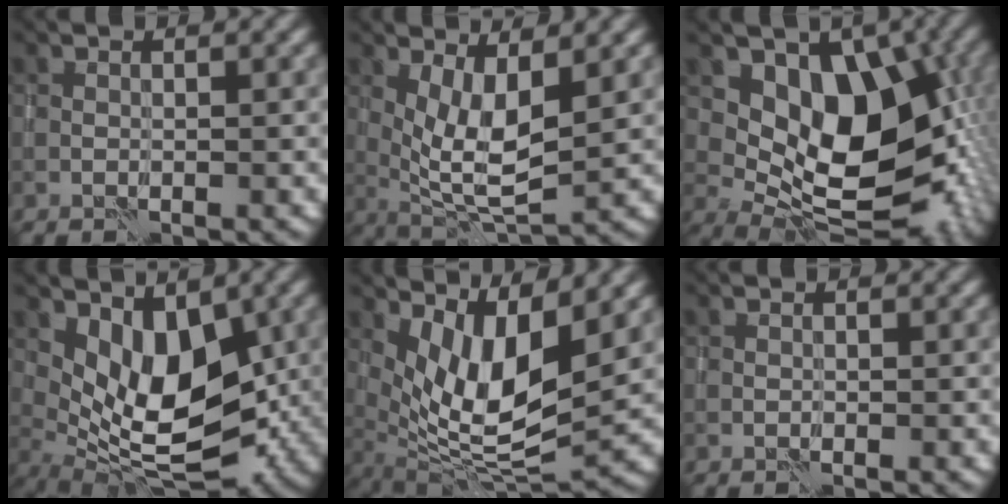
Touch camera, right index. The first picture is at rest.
{"total": 5.3, "force": [1.3, 1.6, 4.8], "torque": [-0.094, -0.017, 0.031]}
{"total": 11.5, "force": [2.1, 7.2, 8.7], "torque": [-0.118, -0.013, 0.036]}
{"total": 8.3, "force": [1.6, 4.5, 6.8], "torque": [-0.116, -0.015, 0.030]}
{"total": 8.8, "force": [3.1, 3.0, 7.7], "torque": [-0.147, -0.011, 0.059]}
{"total": 0.0}